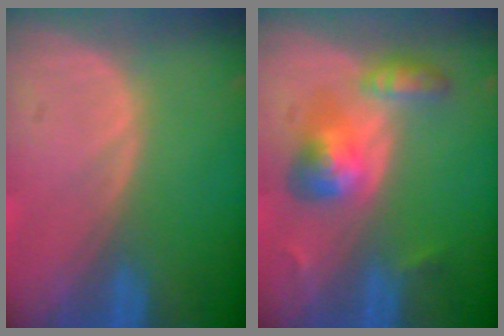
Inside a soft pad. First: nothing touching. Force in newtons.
{"total": 5.8, "press": 5.6, "slide": 1.3}